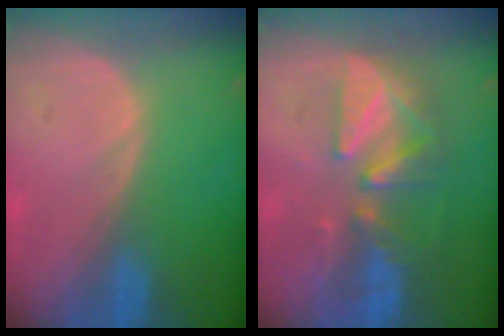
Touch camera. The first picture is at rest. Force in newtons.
{"total": 7.9, "press": 7.8, "slide": 1.3}